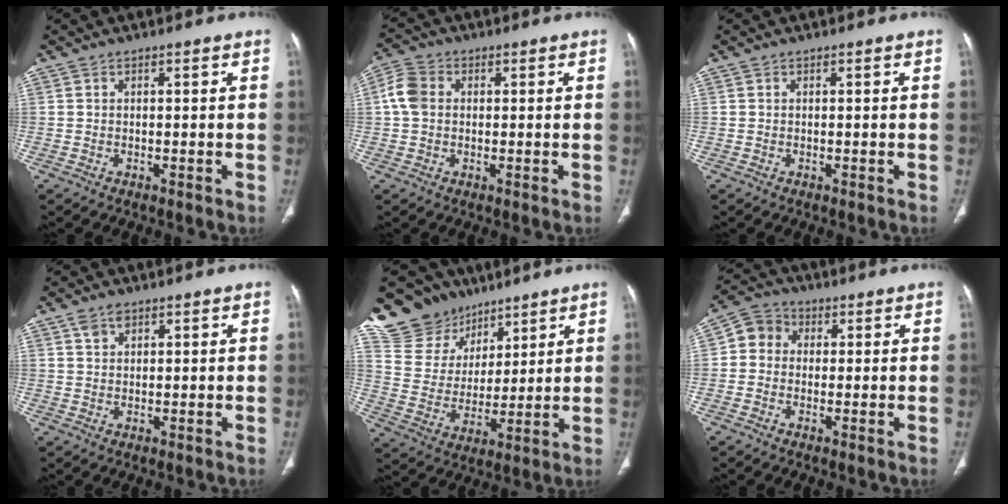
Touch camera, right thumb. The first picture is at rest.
{"total": 5.2, "force": [0.6, 4.0, 3.3], "torque": [-0.071, 0.015, 0.007]}
{"total": 0.0}
{"total": 2.5, "force": [1.5, 1.5, 1.2], "torque": [-0.017, -0.003, 0.030]}
{"total": 14.2, "force": [10.7, 9.1, 2.1], "torque": [-0.006, -0.047, 0.210]}
{"total": 5.6, "force": [0.6, 5.0, 2.5], "torque": [-0.028, 0.015, -0.004]}